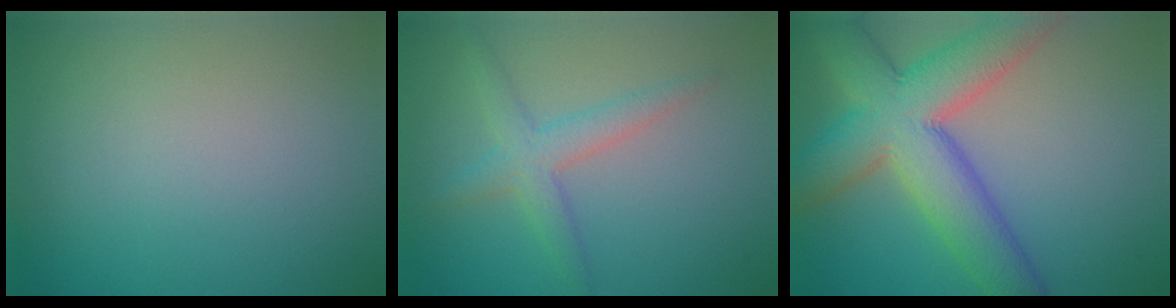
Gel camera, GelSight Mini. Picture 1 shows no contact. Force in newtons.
{"total": 2.9, "press": 2.9, "slide": 0.1}
{"total": 10.2, "press": 10.2, "slide": 0.6}